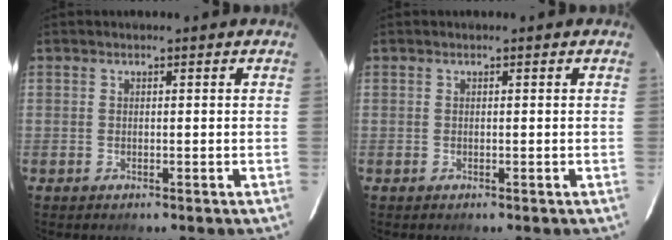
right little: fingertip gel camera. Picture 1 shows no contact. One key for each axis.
{"total": 0.0}